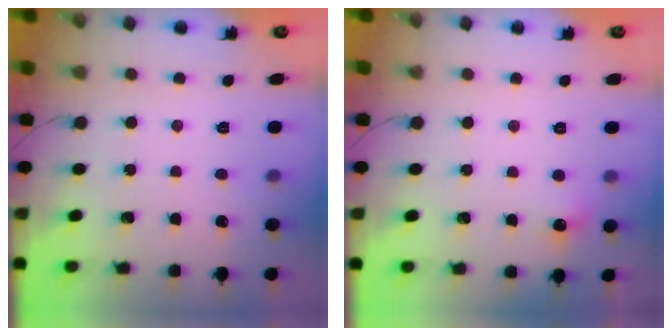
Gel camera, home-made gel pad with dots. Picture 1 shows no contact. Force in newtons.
{"total": 6.4, "press": 6.2, "slide": 1.6}